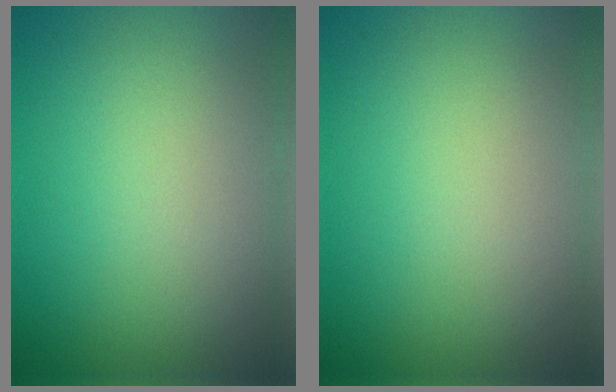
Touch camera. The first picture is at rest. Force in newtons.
{"total": 0.0}